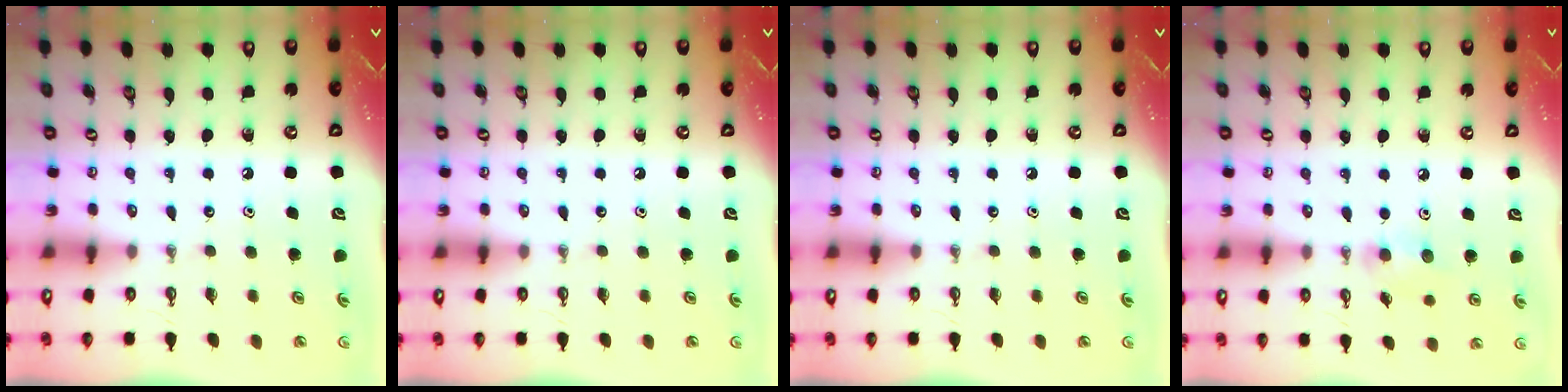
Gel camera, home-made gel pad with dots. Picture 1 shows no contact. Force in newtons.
{"total": 0.0}
{"total": 0.0}
{"total": 6.6, "press": 6.5, "slide": 1.4}